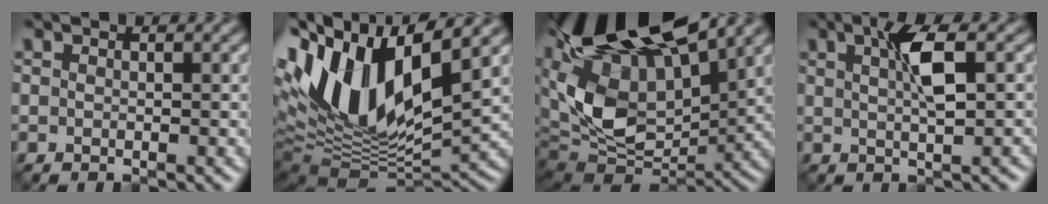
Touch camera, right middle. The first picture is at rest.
{"total": 13.4, "force": [3.5, 6.6, 11.1], "torque": [-0.215, 0.004, 0.058]}
{"total": 16.8, "force": [6.1, 9.0, 12.8], "torque": [-0.255, 0.018, 0.110]}
{"total": 4.0, "force": [1.1, 0.9, 3.7], "torque": [-0.065, 0.008, 0.020]}